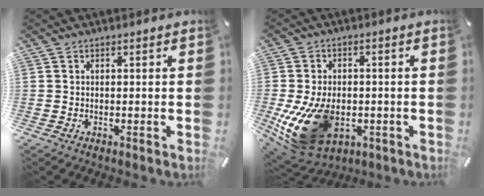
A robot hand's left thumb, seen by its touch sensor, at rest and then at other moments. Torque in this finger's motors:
{"motor_torque": [2.38, 2.63, 1.67, 0.27, 0.60]}